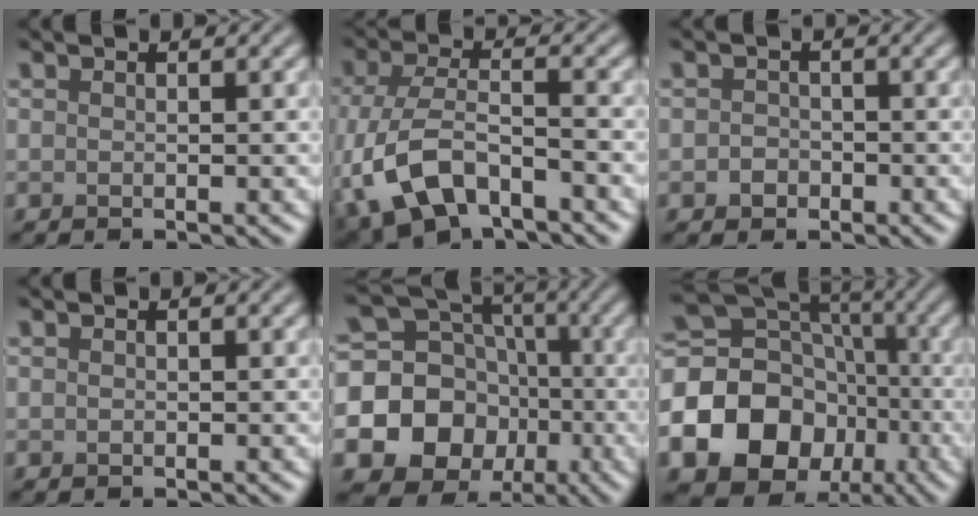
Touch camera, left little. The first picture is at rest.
{"total": 8.2, "force": [-4.1, 4.2, 5.7], "torque": [-0.127, -0.005, -0.088]}
{"total": 1.3, "force": [-0.5, 1.2, 0.3], "torque": [-0.001, 0.001, -0.013]}
{"total": 0.0}
{"total": 17.5, "force": [-4.5, 16.0, 5.6], "torque": [-0.136, -0.015, -0.084]}
{"total": 19.3, "force": [-5.6, 16.4, 8.3], "torque": [-0.175, -0.011, -0.110]}